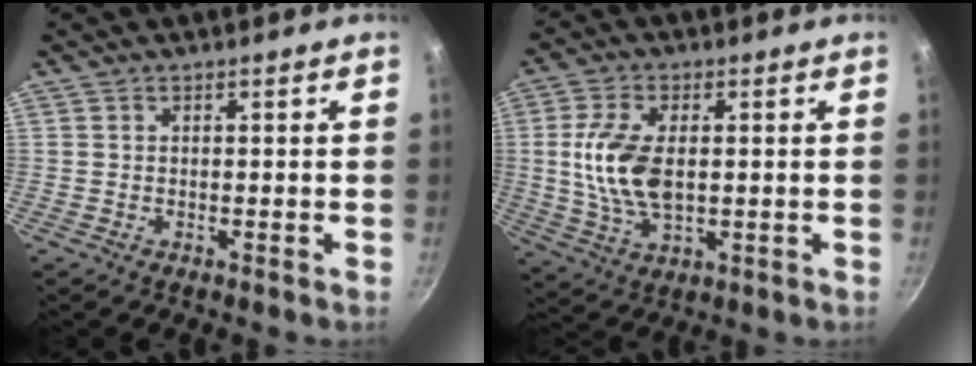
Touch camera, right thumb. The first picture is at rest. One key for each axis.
{"total": 11.6, "fx": 0.8, "fy": 6.3, "fz": 9.7, "tx": -0.189, "ty": -0.002, "tz": 0.016}